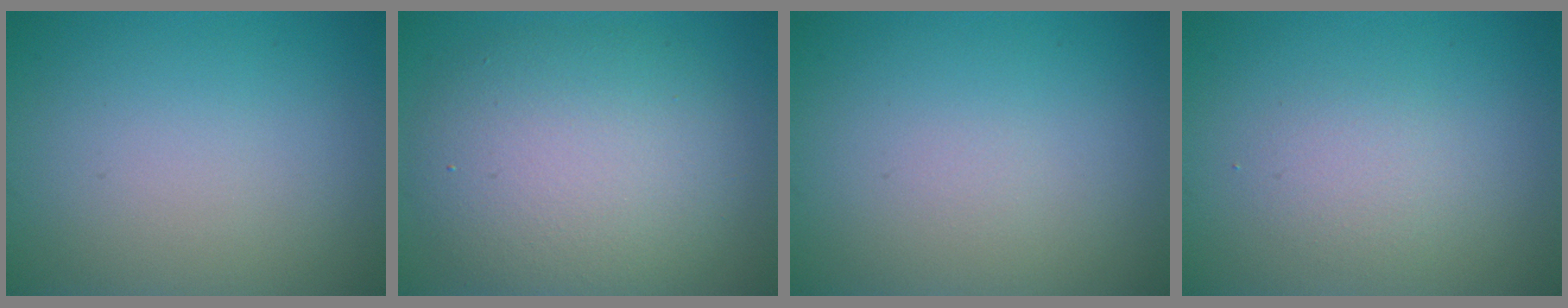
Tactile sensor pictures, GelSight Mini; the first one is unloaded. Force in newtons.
{"total": 8.3, "press": 8.2, "slide": 0.2}
{"total": 0.0}
{"total": 1.7, "press": 1.7, "slide": 0.1}